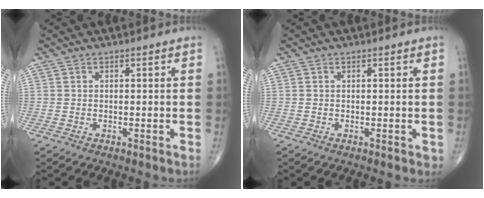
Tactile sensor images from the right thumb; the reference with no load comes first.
{"total": 0.6, "force": [-0.1, 0.4, 0.5], "torque": [-0.003, -0.001, -0.002]}